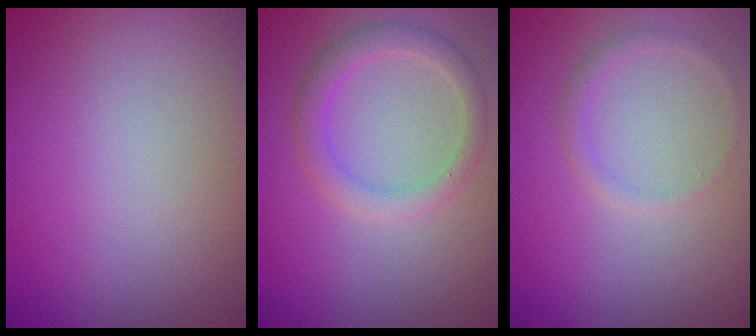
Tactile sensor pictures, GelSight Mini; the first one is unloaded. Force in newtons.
{"total": 2.6, "press": 2.6, "slide": 0.2}
{"total": 1.0, "press": 1.0, "slide": 0.0}